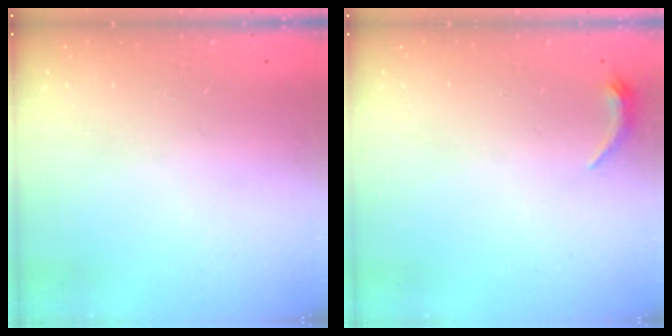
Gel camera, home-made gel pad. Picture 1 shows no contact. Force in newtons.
{"total": 4.8, "press": 4.7, "slide": 0.9}